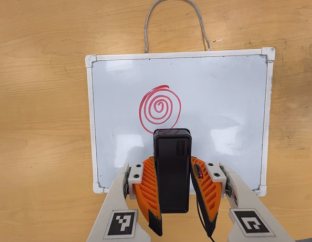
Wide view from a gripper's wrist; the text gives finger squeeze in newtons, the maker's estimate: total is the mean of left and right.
{"total": 4.0, "left": 2.8, "right": 5.1}